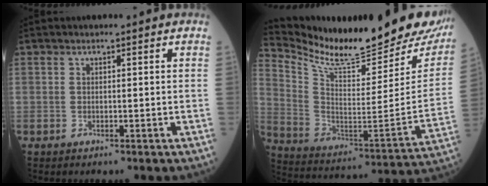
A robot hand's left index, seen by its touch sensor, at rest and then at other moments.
{"total": 26.0, "force": [23.5, 4.3, 10.3], "torque": [-0.185, -0.095, 0.337]}